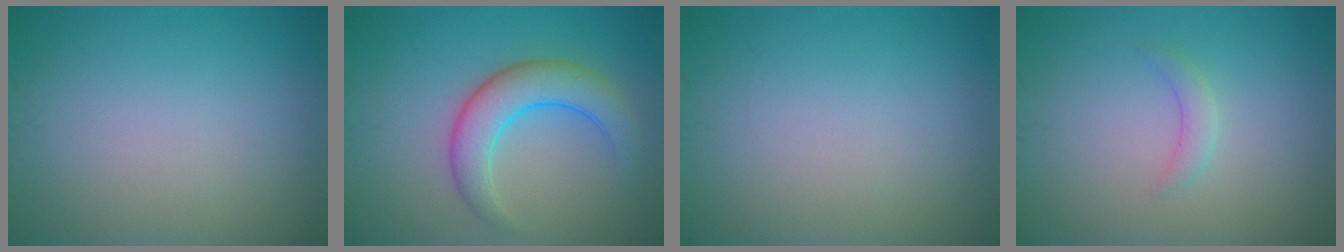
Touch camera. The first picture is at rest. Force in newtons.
{"total": 5.2, "press": 5.2, "slide": 0.1}
{"total": 0.0}
{"total": 1.2, "press": 1.2, "slide": 0.2}